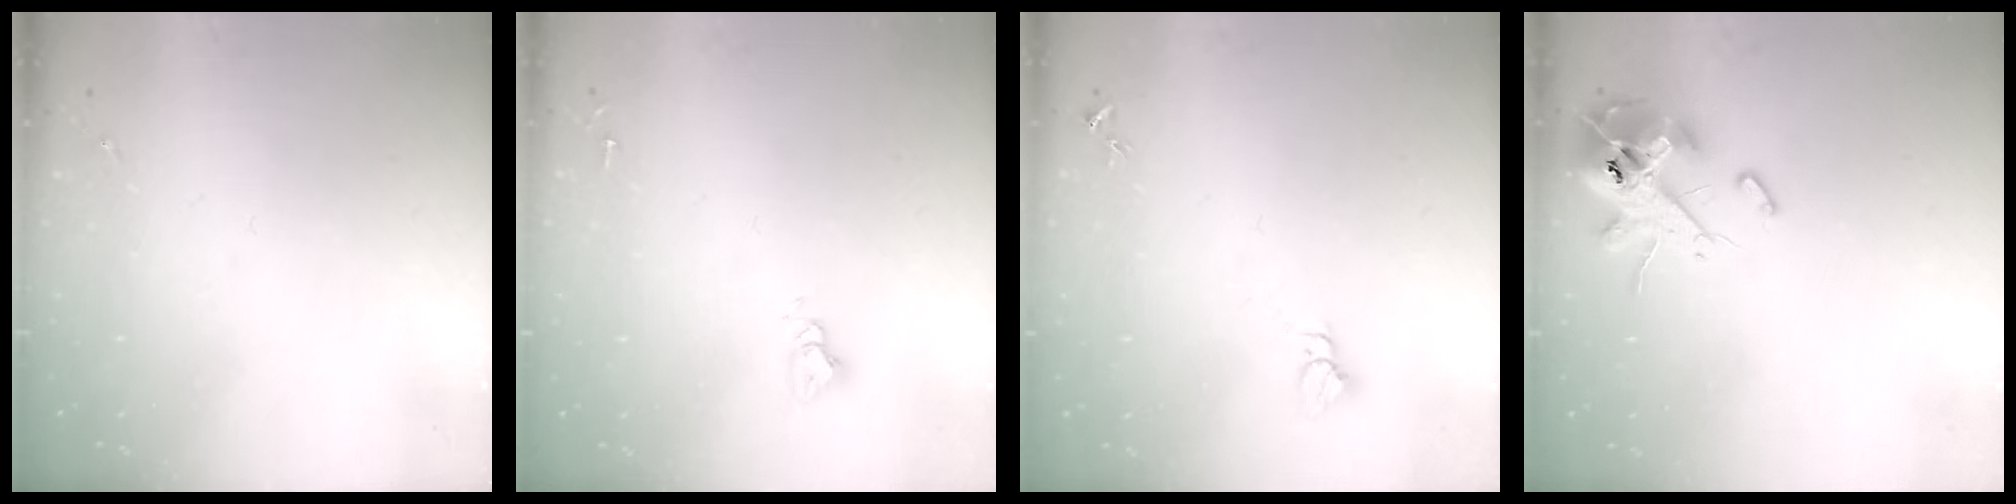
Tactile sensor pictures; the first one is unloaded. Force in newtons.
{"total": 4.8, "press": 4.8, "slide": 0.3}
{"total": 2.8, "press": 2.8, "slide": 0.1}
{"total": 13.9, "press": 13.7, "slide": 2.3}